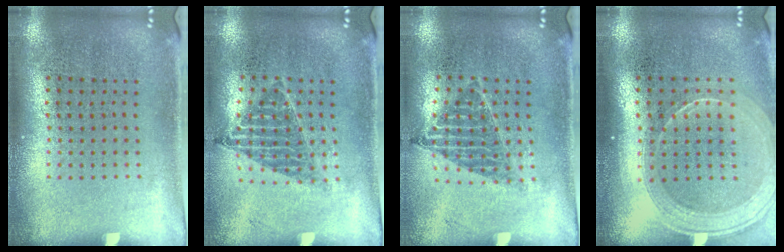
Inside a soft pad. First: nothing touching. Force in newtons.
{"total": 1.0, "press": 0.9, "slide": 0.3}
{"total": 1.0, "press": 0.9, "slide": 0.3}
{"total": 1.8, "press": 1.6, "slide": 0.7}